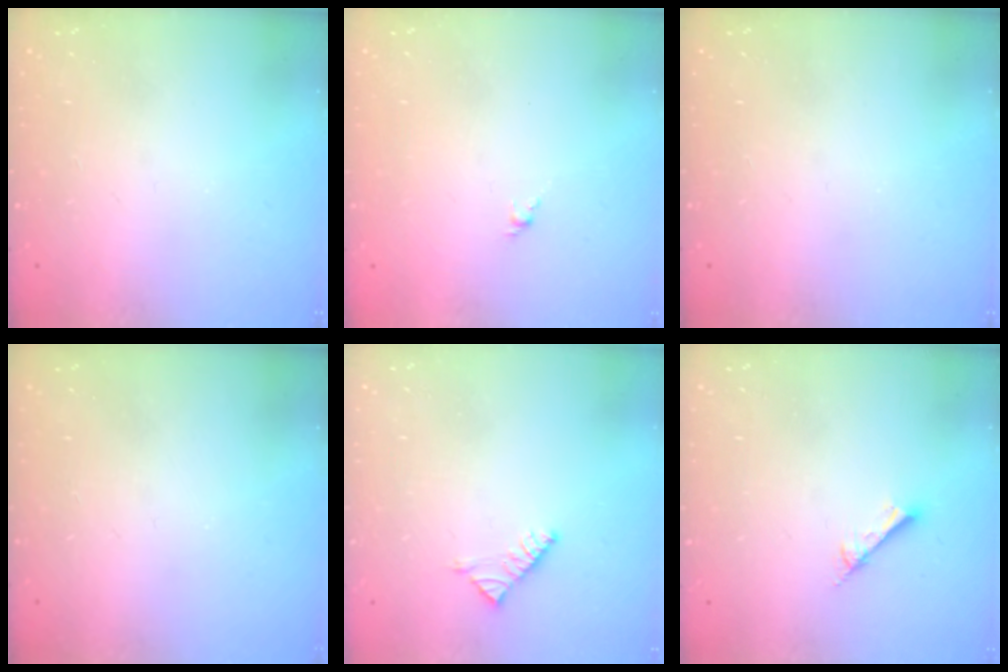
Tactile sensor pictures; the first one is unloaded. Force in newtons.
{"total": 1.6, "press": 1.5, "slide": 0.6}
{"total": 0.0}
{"total": 0.0}
{"total": 3.6, "press": 3.5, "slide": 0.6}
{"total": 2.6, "press": 2.6, "slide": 0.1}